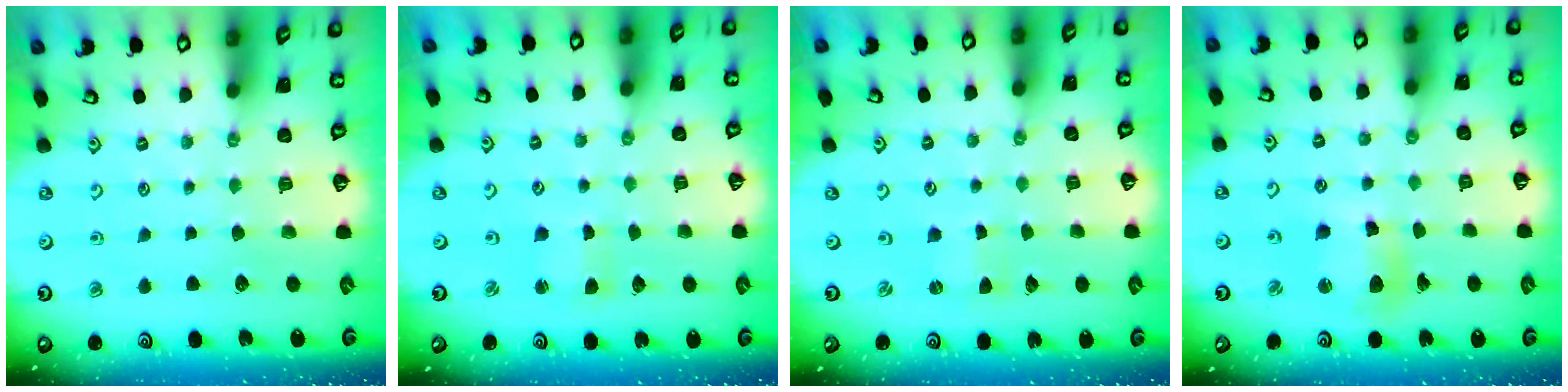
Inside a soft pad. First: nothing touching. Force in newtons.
{"total": 1.7, "press": 1.7, "slide": 0.2}
{"total": 0.0}
{"total": 10.8, "press": 10.8, "slide": 1.3}